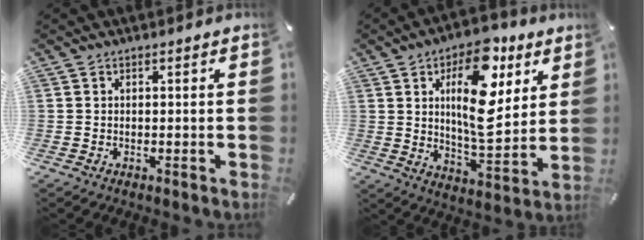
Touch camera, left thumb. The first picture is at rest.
{"total": 18.5, "force": [6.3, 8.7, 15.0], "torque": [-0.243, -0.021, 0.099]}